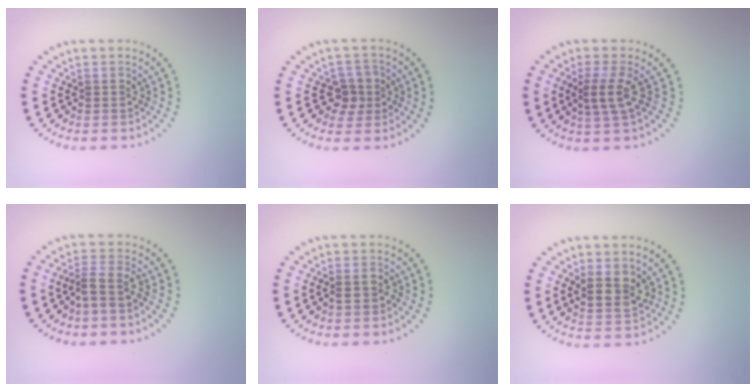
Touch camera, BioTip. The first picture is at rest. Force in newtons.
{"total": 2.5, "press": 2.3, "slide": 1.0}
{"total": 2.5, "press": 2.0, "slide": 1.5}
{"total": 2.3, "press": 1.7, "slide": 1.6}
{"total": 1.0, "press": 0.9, "slide": 0.4}
{"total": 2.8, "press": 2.6, "slide": 1.2}